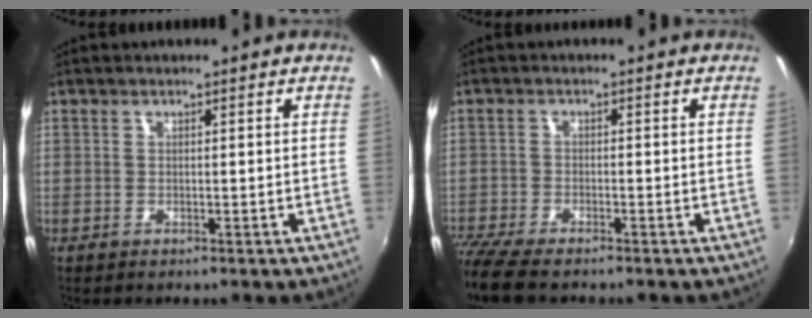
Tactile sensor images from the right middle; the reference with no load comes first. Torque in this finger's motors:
{"motor_torque": [1.12, -1.02, 0.53, 0.18]}